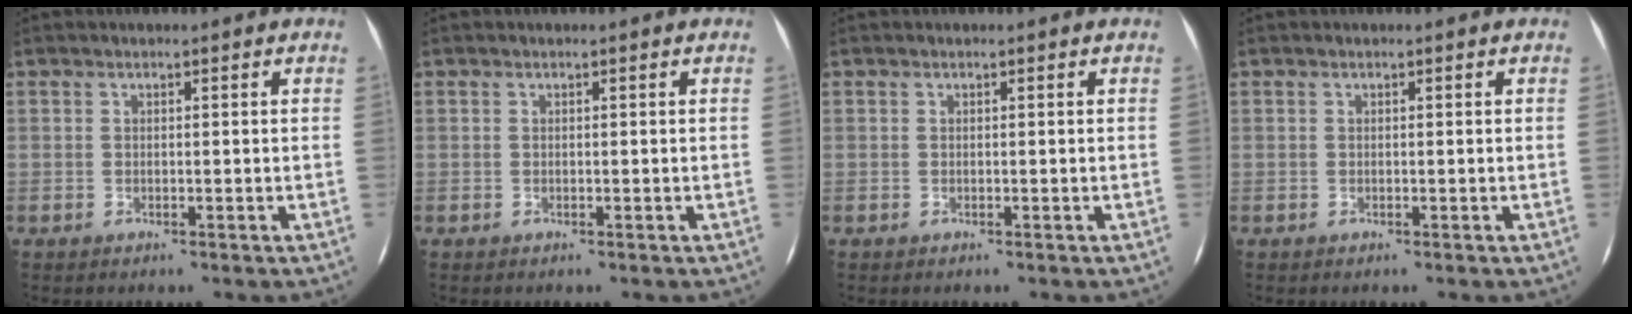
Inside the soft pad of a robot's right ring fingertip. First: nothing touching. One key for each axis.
{"total": 0.0}
{"total": 0.0}
{"total": 0.0}